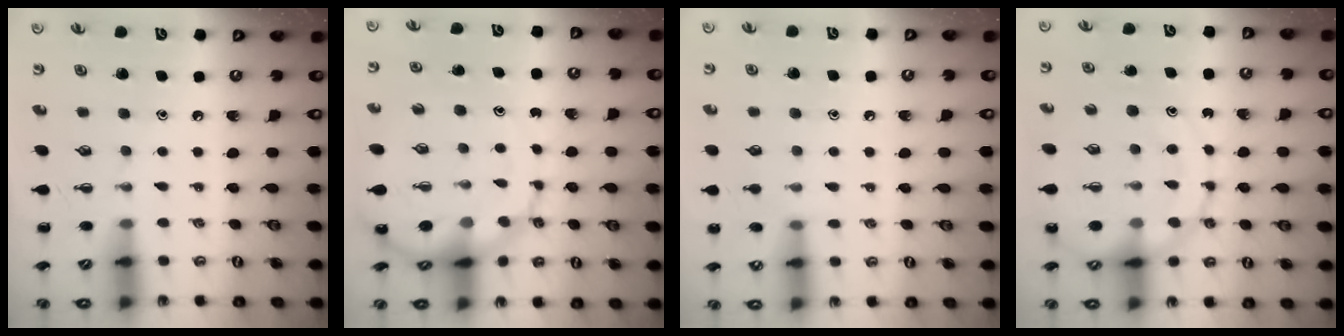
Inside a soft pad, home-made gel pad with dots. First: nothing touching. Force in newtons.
{"total": 11.9, "press": 11.6, "slide": 2.5}
{"total": 4.5, "press": 4.1, "slide": 1.7}
{"total": 14.4, "press": 14.2, "slide": 2.3}